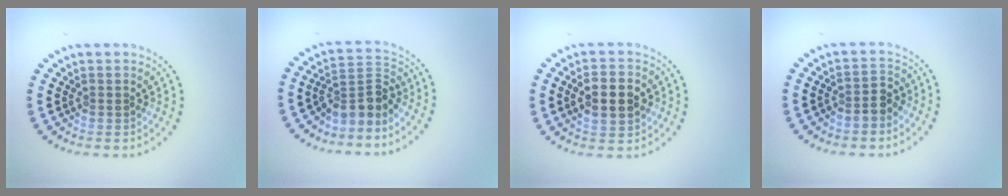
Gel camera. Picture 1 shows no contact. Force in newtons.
{"total": 3.2, "press": 2.4, "slide": 2.2}
{"total": 4.7, "press": 4.7, "slide": 0.2}
{"total": 2.0, "press": 1.8, "slide": 0.9}